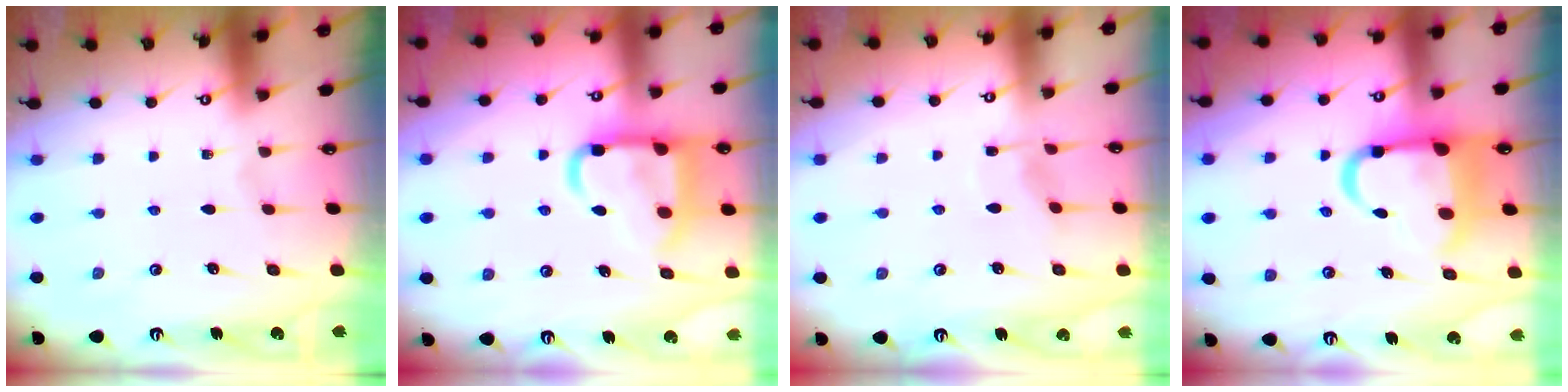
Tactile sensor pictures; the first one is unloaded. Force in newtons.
{"total": 15.7, "press": 15.6, "slide": 1.6}
{"total": 3.9, "press": 3.8, "slide": 0.5}
{"total": 12.8, "press": 12.6, "slide": 1.8}